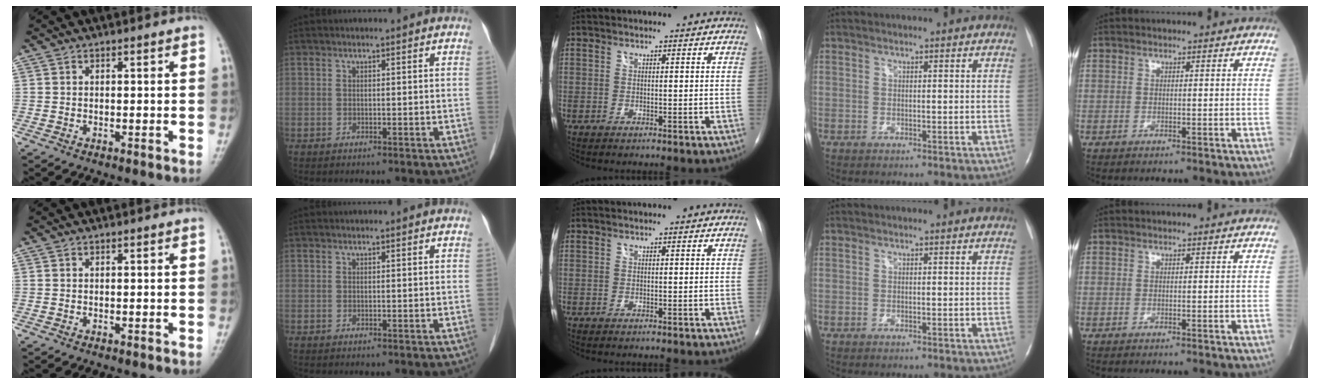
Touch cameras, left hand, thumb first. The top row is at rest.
{}